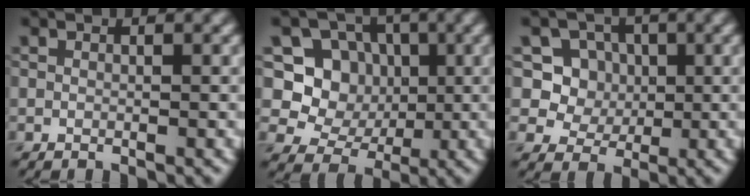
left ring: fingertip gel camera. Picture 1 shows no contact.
{"total": 6.0, "force": [0.7, 5.5, 2.3], "torque": [-0.027, 0.003, -0.007]}
{"total": 5.2, "force": [1.1, 4.7, 1.8], "torque": [-0.029, -0.002, 0.026]}